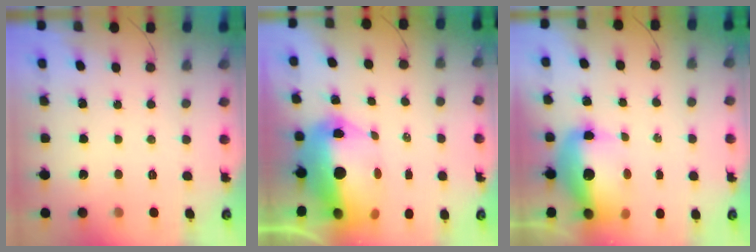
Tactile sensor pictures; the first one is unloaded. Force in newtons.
{"total": 17.6, "press": 17.2, "slide": 4.0}
{"total": 14.3, "press": 13.9, "slide": 3.4}